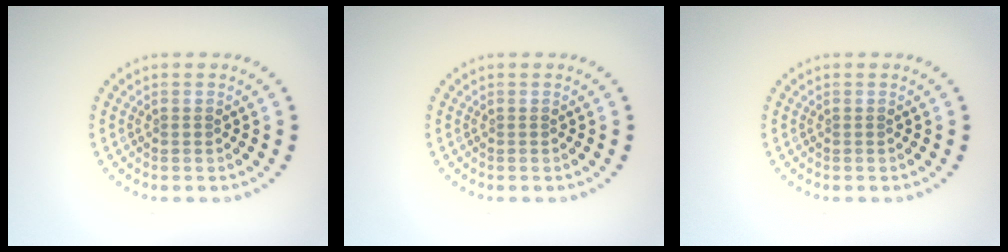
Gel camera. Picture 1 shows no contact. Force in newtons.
{"total": 0.0}
{"total": 0.0}